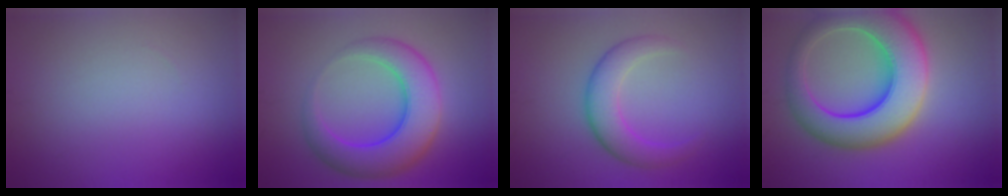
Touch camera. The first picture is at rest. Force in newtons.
{"total": 8.1, "press": 8.1, "slide": 0.2}
{"total": 4.2, "press": 4.2, "slide": 0.1}
{"total": 11.0, "press": 11.0, "slide": 0.3}